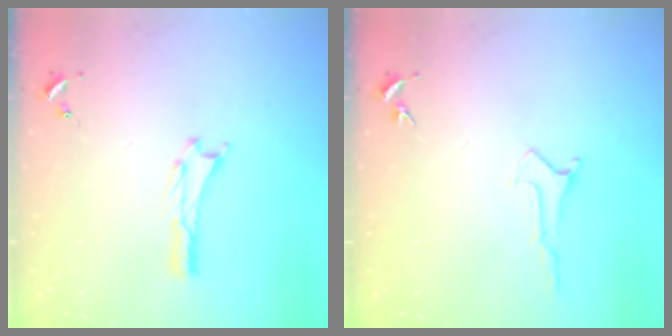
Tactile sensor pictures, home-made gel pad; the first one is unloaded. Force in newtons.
{"total": 0.0}